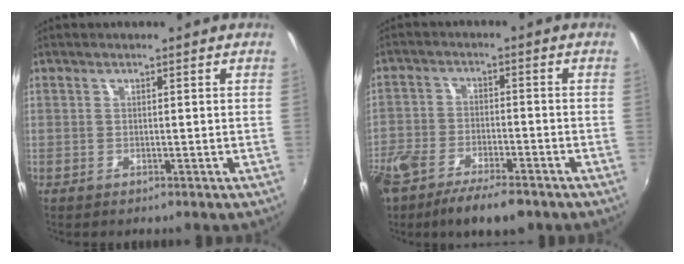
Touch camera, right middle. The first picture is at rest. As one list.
[{"total": 12.4, "force": [-9.0, 4.2, 7.4], "torque": [-0.175, -0.035, -0.165]}]